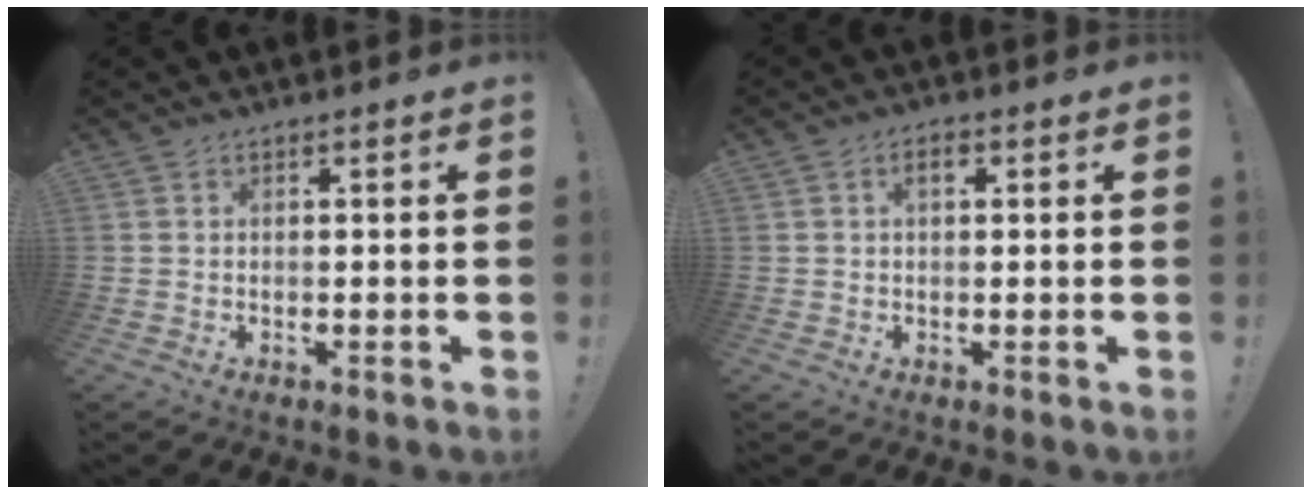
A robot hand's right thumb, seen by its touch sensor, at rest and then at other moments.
{"total": 2.4, "force": [0.8, 1.2, 1.9], "torque": [-0.032, 0.004, 0.009]}